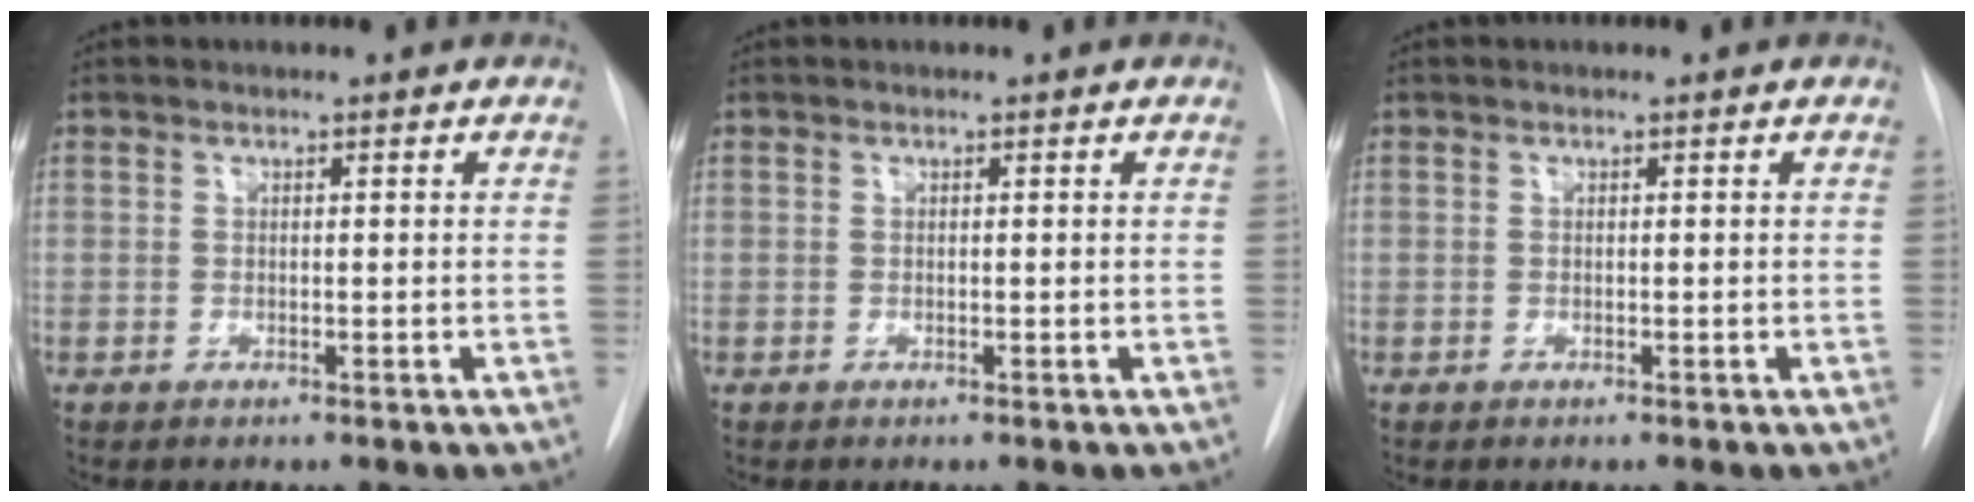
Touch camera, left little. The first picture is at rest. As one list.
[{"total": 0.0}, {"total": 0.0}]